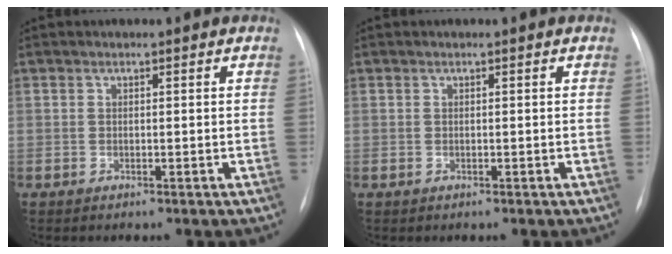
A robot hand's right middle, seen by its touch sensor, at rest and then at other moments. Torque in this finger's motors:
{"motor_torque": [-0.35, 0.03, 0.08, 0.01]}